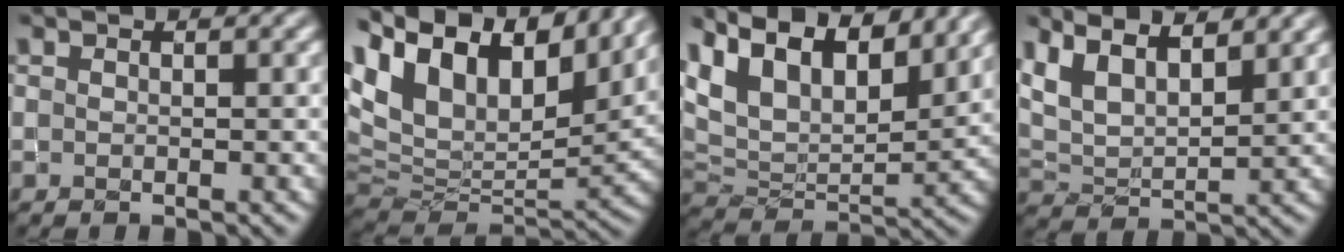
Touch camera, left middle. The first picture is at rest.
{"total": 16.6, "force": [9.7, 8.8, 10.3], "torque": [-0.225, 0.054, 0.170]}
{"total": 12.7, "force": [7.5, 6.5, 8.0], "torque": [-0.154, 0.025, 0.123]}
{"total": 7.4, "force": [4.8, 3.1, 4.7], "torque": [-0.097, 0.021, 0.083]}